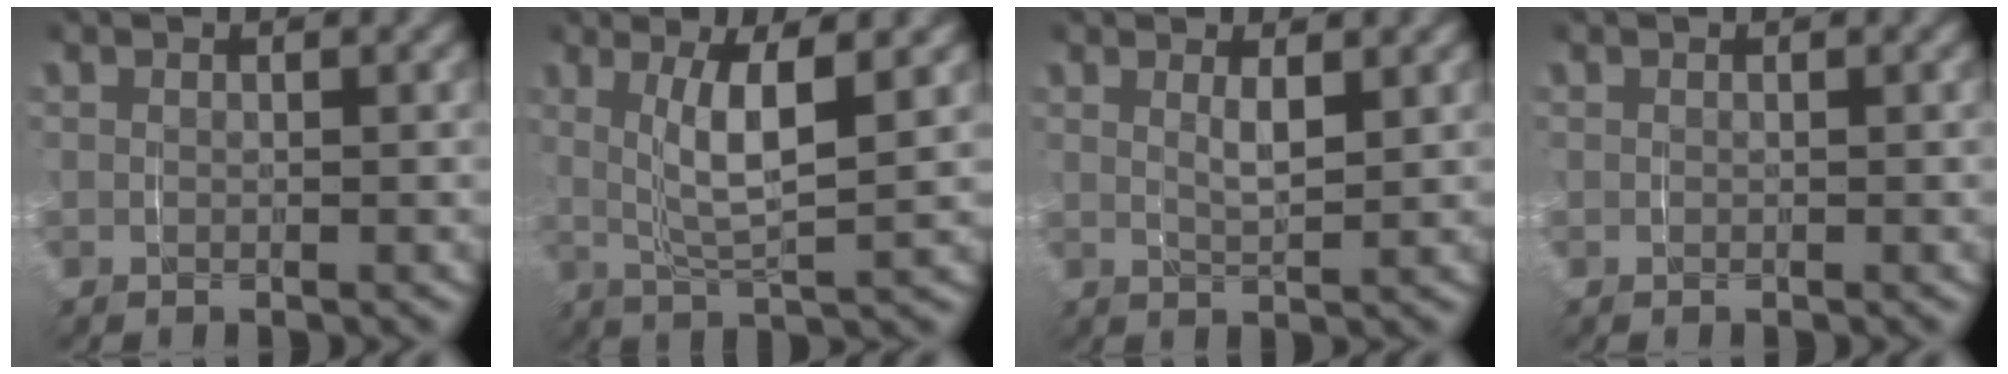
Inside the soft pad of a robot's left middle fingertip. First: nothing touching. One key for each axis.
{"total": 5.3, "fx": 1.0, "fy": 1.9, "fz": 4.8, "tx": -0.091, "ty": -0.005, "tz": 0.021}
{"total": 2.3, "fx": 0.8, "fy": 0.8, "fz": 1.9, "tx": -0.034, "ty": -0.009, "tz": 0.018}
{"total": 0.0}